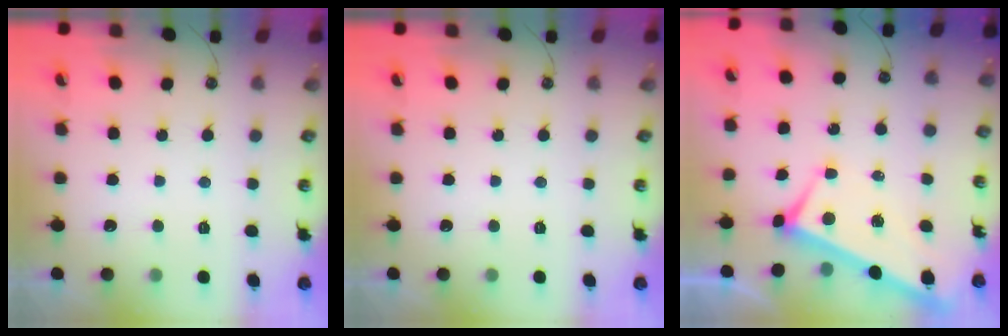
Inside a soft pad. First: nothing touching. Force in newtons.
{"total": 0.0}
{"total": 3.3, "press": 3.2, "slide": 0.9}